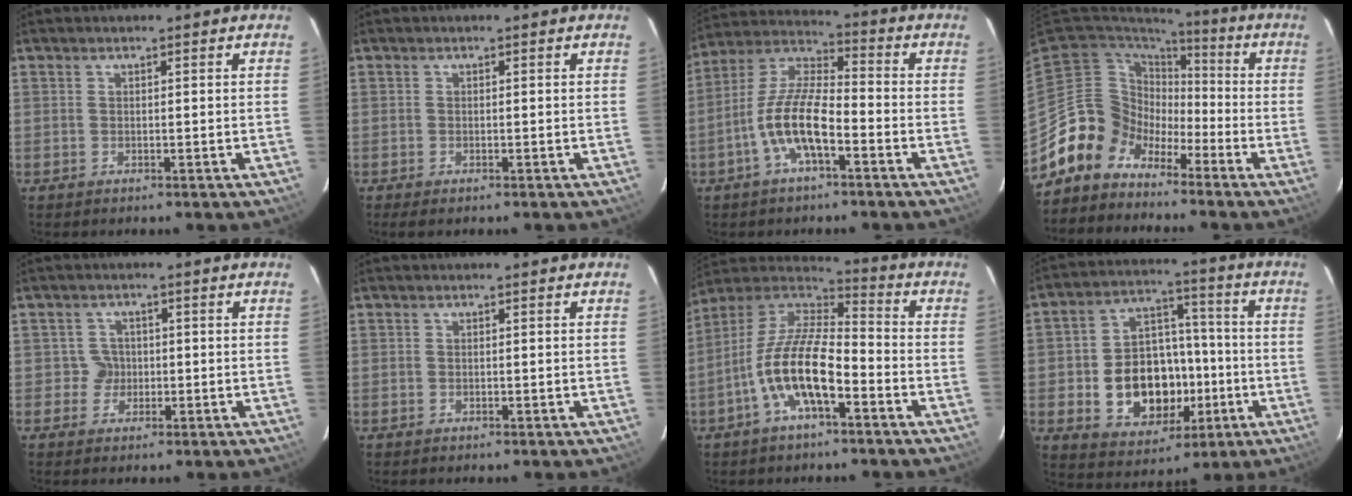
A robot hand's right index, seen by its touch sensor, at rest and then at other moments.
{"total": 0.9, "force": [-0.7, 0.1, 0.6], "torque": [-0.012, -0.003, -0.010]}
{"total": 11.3, "force": [-4.8, 3.5, 9.6], "torque": [-0.205, 0.006, -0.094]}
{"total": 10.1, "force": [-6.0, 8.2, 0.2], "torque": [-0.017, 0.042, -0.121]}
{"total": 2.7, "force": [-0.3, 2.7, -0.3], "torque": [0.011, 0.013, -0.003]}
{"total": 0.0}
{"total": 14.2, "force": [-5.9, 4.8, 12.0], "torque": [-0.241, 0.001, -0.117]}
{"total": 16.5, "force": [-3.8, 12.0, 10.7], "torque": [-0.221, 0.025, -0.038]}